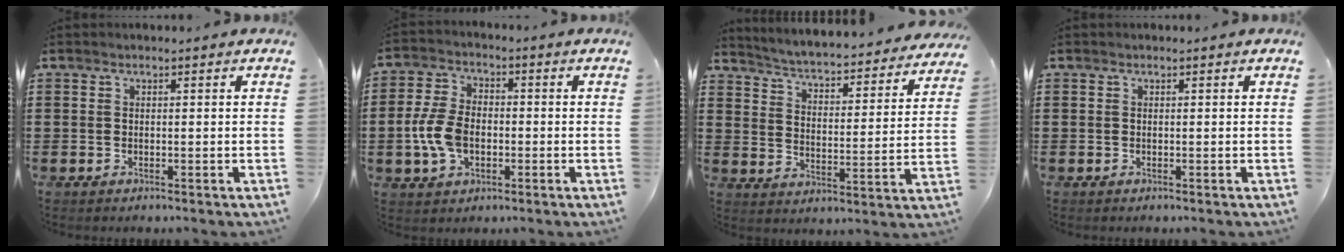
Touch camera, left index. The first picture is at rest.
{"total": 7.7, "force": [-1.4, 4.9, 5.8], "torque": [-0.145, 0.001, -0.032]}
{"total": 3.5, "force": [3.3, -0.4, 0.8], "torque": [-0.037, -0.037, 0.047]}
{"total": 0.0}